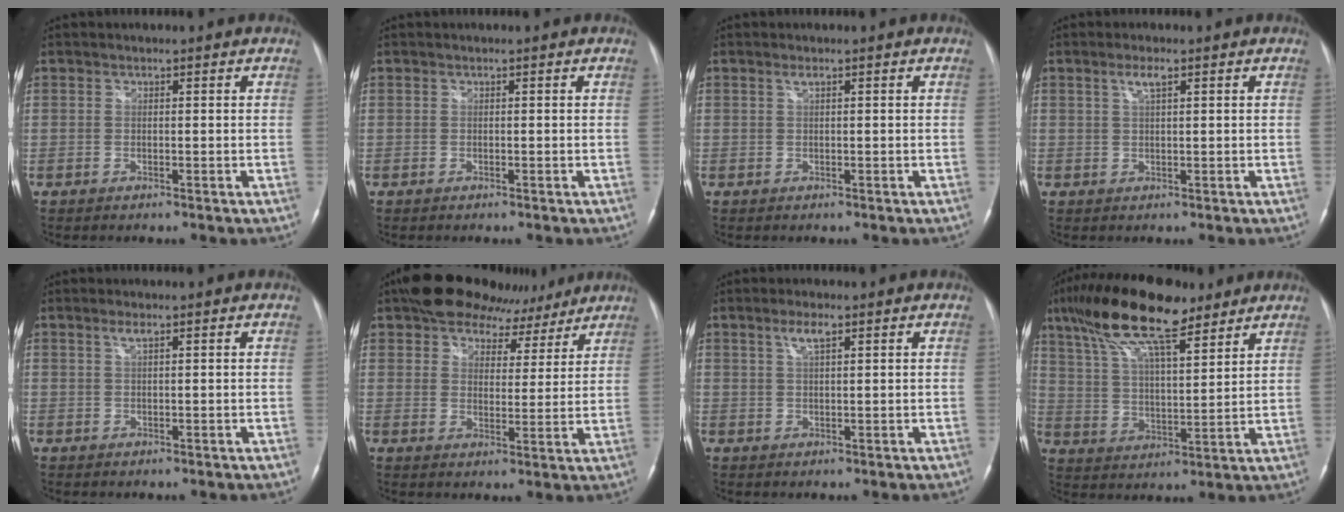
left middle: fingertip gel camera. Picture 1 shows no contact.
{"total": 0.0}
{"total": 0.6, "force": [0.4, 0.1, 0.5], "torque": [-0.011, 0.002, 0.007]}
{"total": 2.2, "force": [1.2, 0.5, 1.8], "torque": [-0.039, 0.004, 0.025]}
{"total": 1.1, "force": [0.7, 0.2, 0.9], "torque": [-0.020, 0.004, 0.014]}
{"total": 12.5, "force": [10.1, 6.2, 4.1], "torque": [-0.048, 0.024, 0.137]}
{"total": 2.6, "force": [1.4, 0.7, 2.0], "torque": [-0.046, 0.004, 0.031]}
{"total": 17.0, "force": [11.7, 4.3, 11.6], "torque": [-0.227, 0.029, 0.210]}